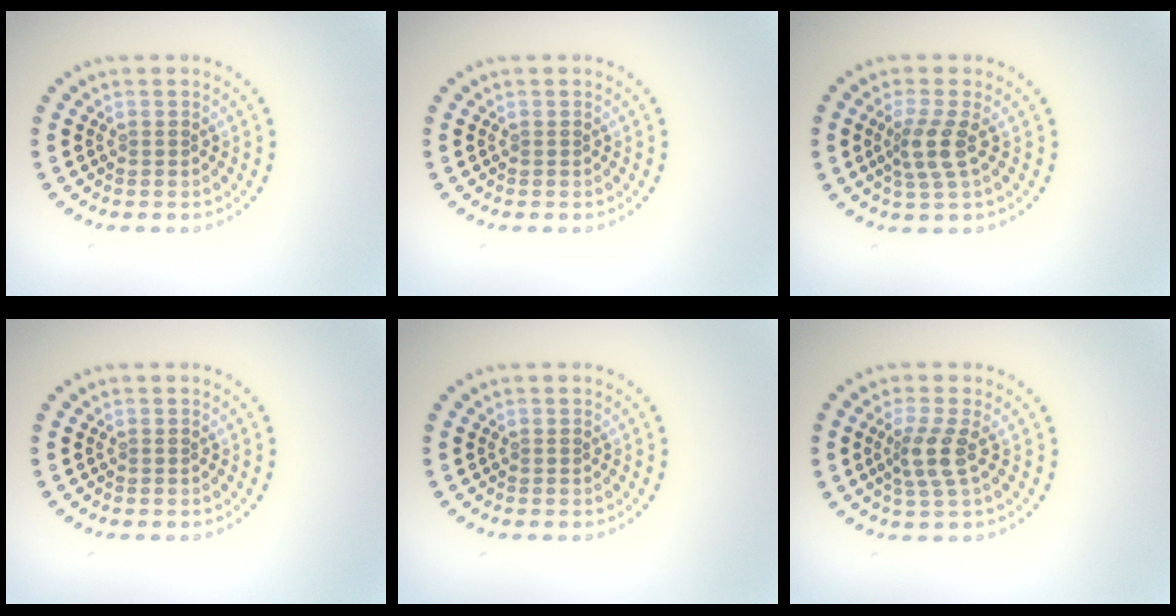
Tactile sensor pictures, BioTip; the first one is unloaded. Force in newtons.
{"total": 0.0}
{"total": 2.7, "press": 2.2, "slide": 1.7}
{"total": 0.0}
{"total": 0.0}
{"total": 2.7, "press": 2.2, "slide": 1.7}